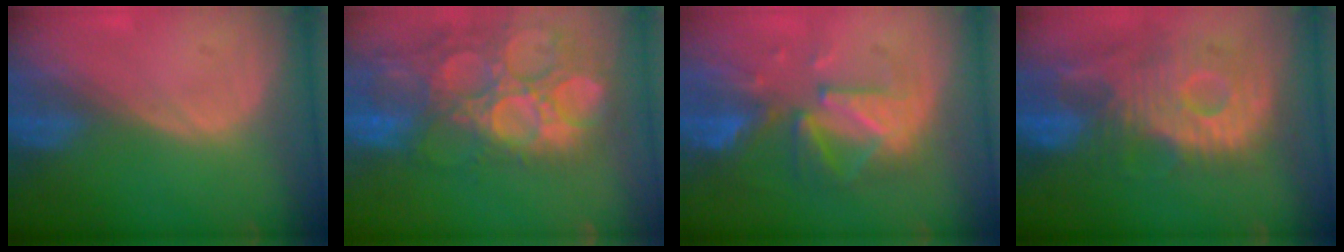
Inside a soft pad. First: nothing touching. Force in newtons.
{"total": 15.7, "press": 12.9, "slide": 8.9}
{"total": 9.7, "press": 8.8, "slide": 4.0}
{"total": 12.3, "press": 10.9, "slide": 5.6}